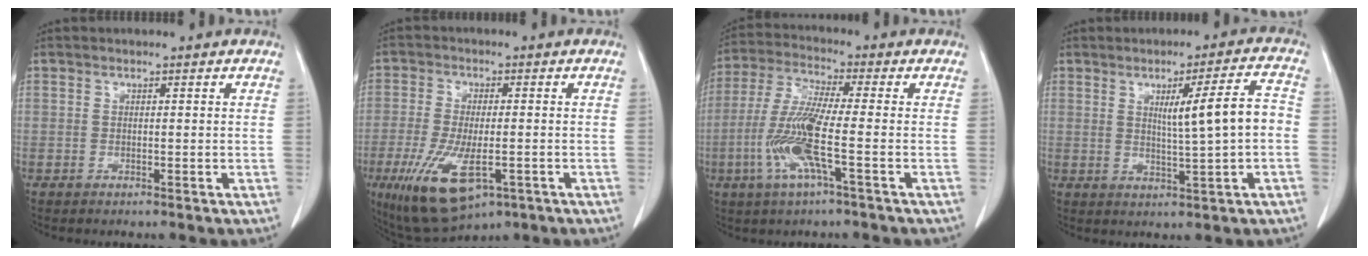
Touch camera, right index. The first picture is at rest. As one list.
[{"total": 12.2, "force": [-5.2, 4.4, 10.1], "torque": [-0.194, -0.022, -0.077]}, {"total": 10.7, "force": [-3.0, 0.3, 10.2], "torque": [-0.219, -0.009, -0.066]}, {"total": 7.8, "force": [0.3, -0.1, 7.8], "torque": [-0.117, 0.006, 0.008]}]